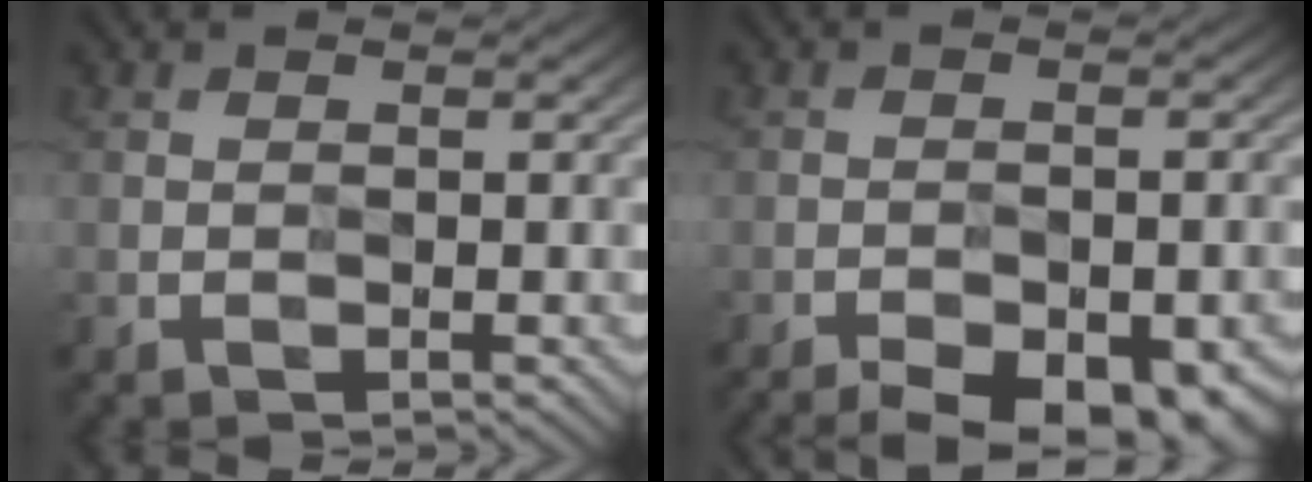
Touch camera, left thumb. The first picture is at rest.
{"total": 10.7, "force": [-8.4, 3.7, 5.5], "torque": [-0.075, -0.028, -0.108]}